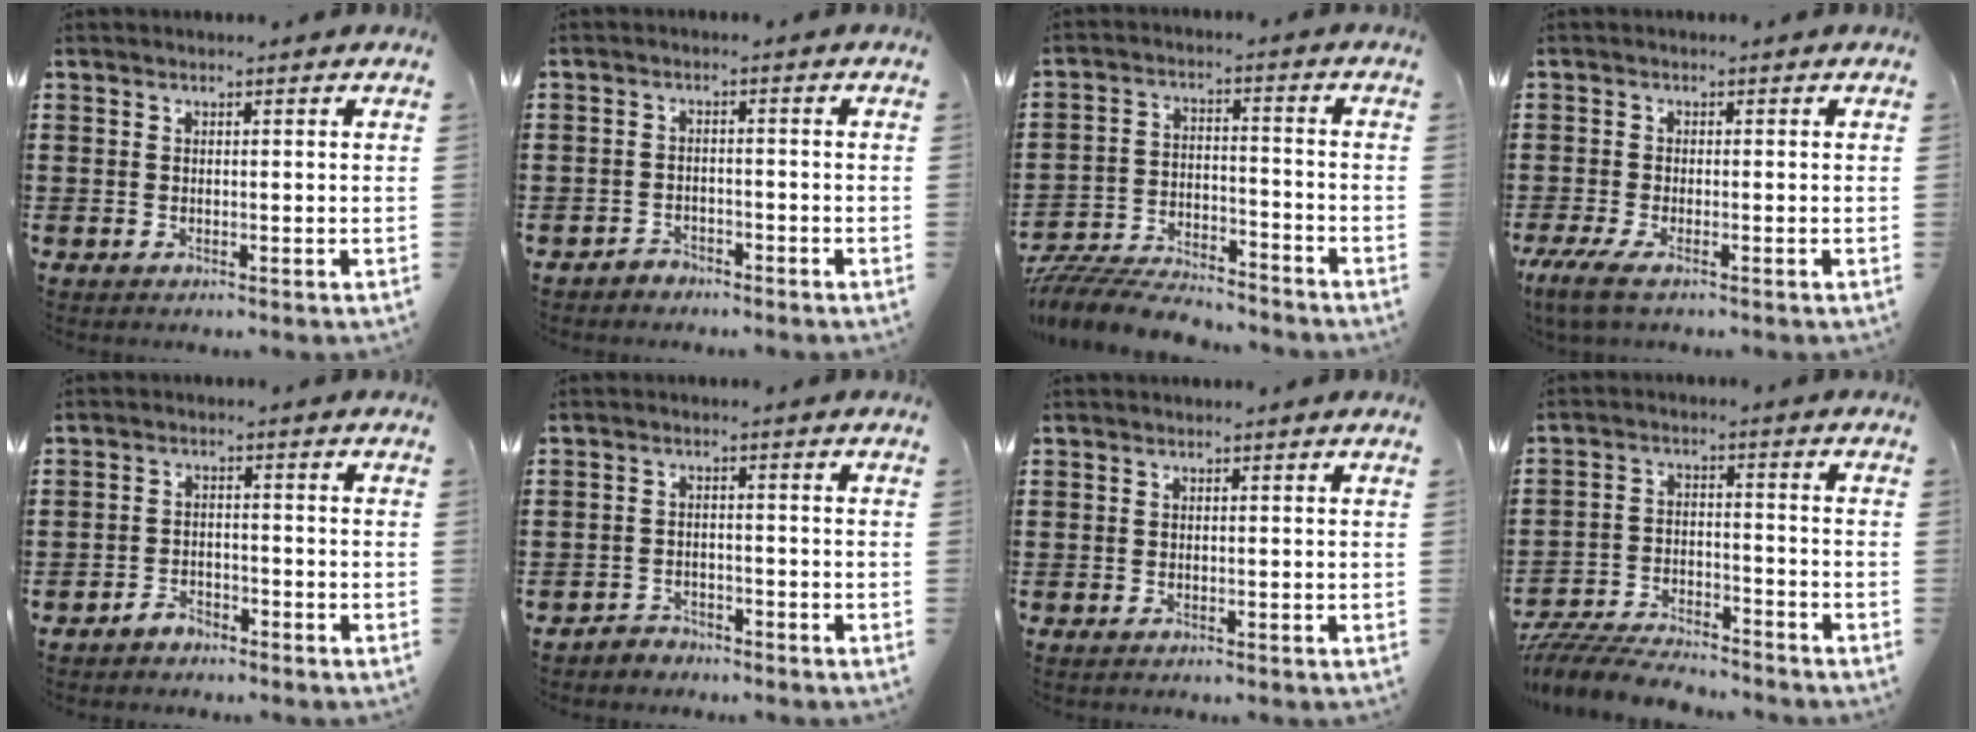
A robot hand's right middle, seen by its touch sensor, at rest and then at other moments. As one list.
[{"total": 1.8, "force": [-1.7, 0.6, -0.1], "torque": [-0.004, 0.003, -0.038]}, {"total": 7.7, "force": [-7.4, 1.0, 1.6], "torque": [-0.034, 0.012, -0.144]}, {"total": 2.7, "force": [-1.4, 0.5, 2.2], "torque": [-0.060, -0.008, -0.031]}, {"total": 2.3, "force": [-2.1, 0.8, 0.2], "torque": [-0.010, 0.004, -0.045]}, {"total": 2.3, "force": [-2.2, 0.6, -0.2], "torque": [-0.004, 0.002, -0.049]}, {"total": 0.0}, {"total": 6.8, "force": [-6.6, 0.9, 1.5], "torque": [-0.035, 0.007, -0.130]}]